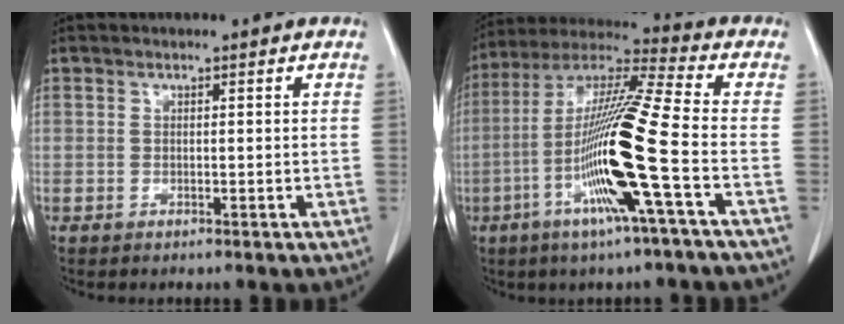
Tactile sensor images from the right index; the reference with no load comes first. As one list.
[{"total": 17.4, "force": [-5.0, -1.3, 16.6], "torque": [-0.326, -0.012, -0.107]}]